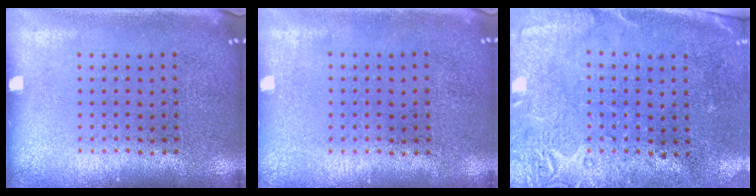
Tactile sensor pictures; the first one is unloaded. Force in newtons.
{"total": 0.0}
{"total": 2.7, "press": 2.2, "slide": 1.5}